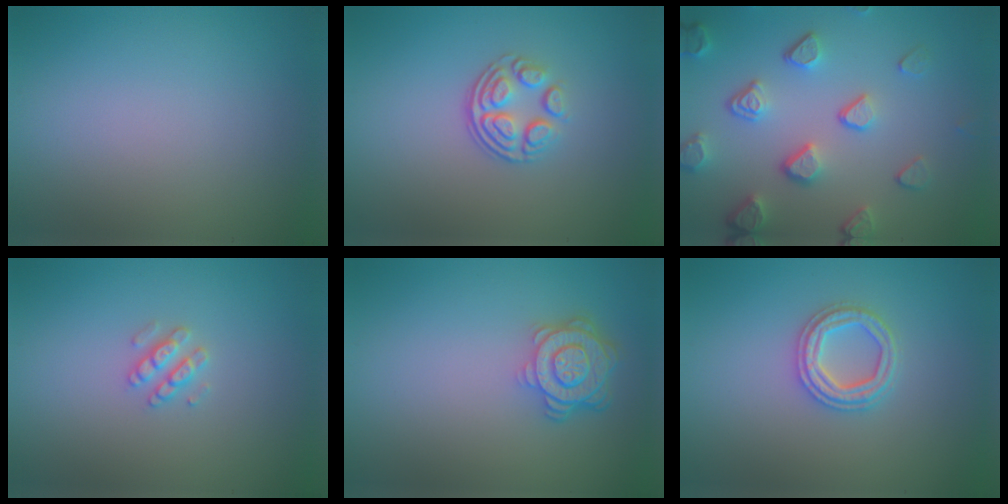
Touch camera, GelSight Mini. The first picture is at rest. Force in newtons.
{"total": 3.5, "press": 2.5, "slide": 2.5}
{"total": 5.1, "press": 4.0, "slide": 3.2}
{"total": 1.9, "press": 1.9, "slide": 0.3}
{"total": 4.4, "press": 3.7, "slide": 2.3}
{"total": 2.7, "press": 2.6, "slide": 0.7}